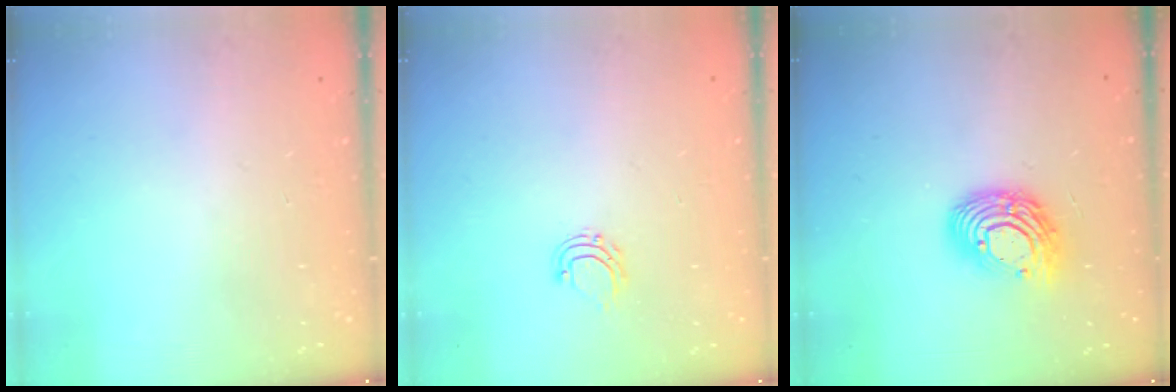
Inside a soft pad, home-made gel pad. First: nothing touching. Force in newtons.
{"total": 5.2, "press": 5.2, "slide": 0.4}
{"total": 12.4, "press": 12.4, "slide": 1.0}